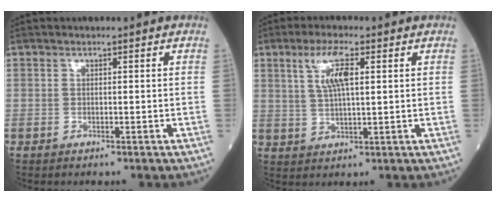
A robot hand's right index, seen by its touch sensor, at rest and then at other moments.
{"total": 6.0, "force": [2.3, 1.0, 5.5], "torque": [-0.111, 0.006, 0.046]}